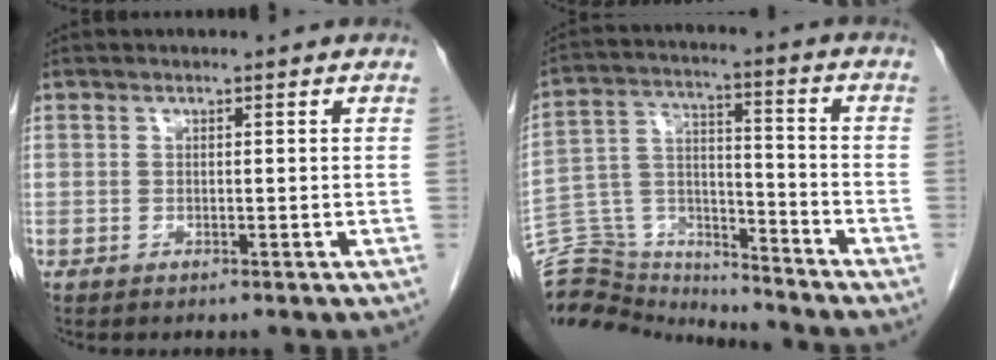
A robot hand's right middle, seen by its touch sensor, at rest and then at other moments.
{"total": 14.5, "force": [-14.0, 3.4, 1.4], "torque": [-0.042, 0.056, -0.237]}